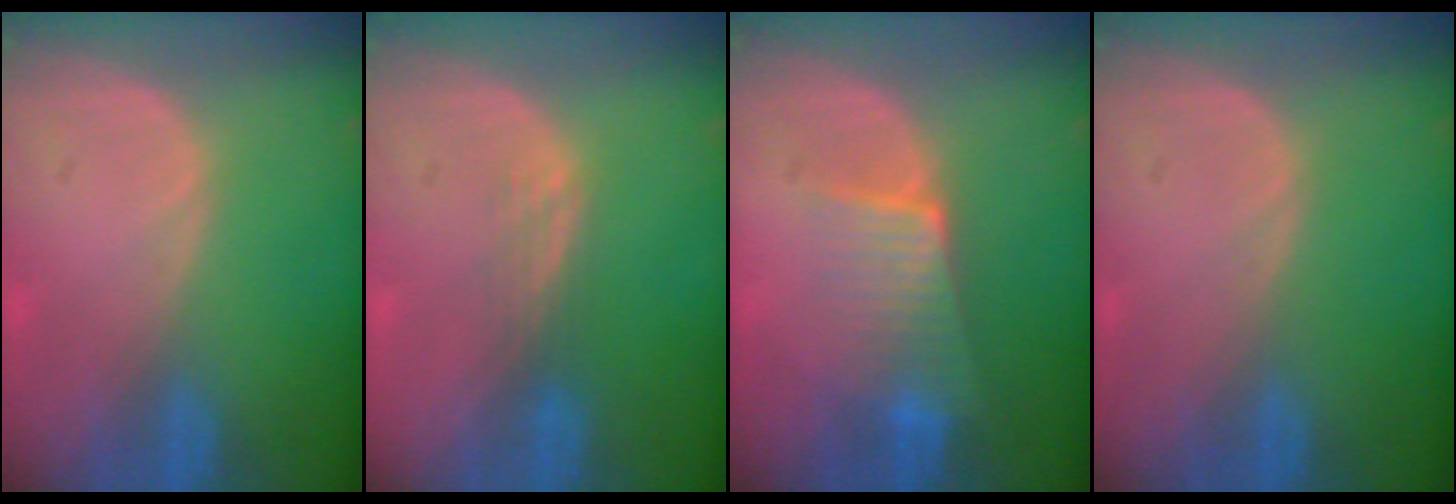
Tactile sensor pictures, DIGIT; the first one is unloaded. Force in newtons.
{"total": 1.8, "press": 1.7, "slide": 0.2}
{"total": 6.5, "press": 5.9, "slide": 2.9}
{"total": 0.0}